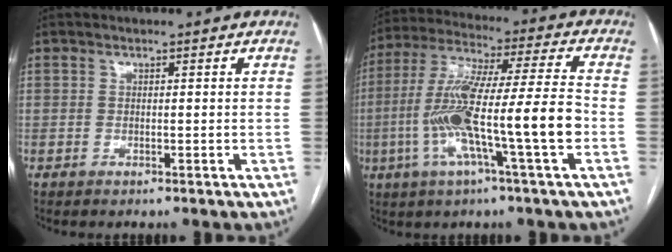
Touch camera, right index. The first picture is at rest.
{"total": 16.6, "force": [-4.3, -0.1, 16.0], "torque": [-0.306, 0.007, -0.083]}